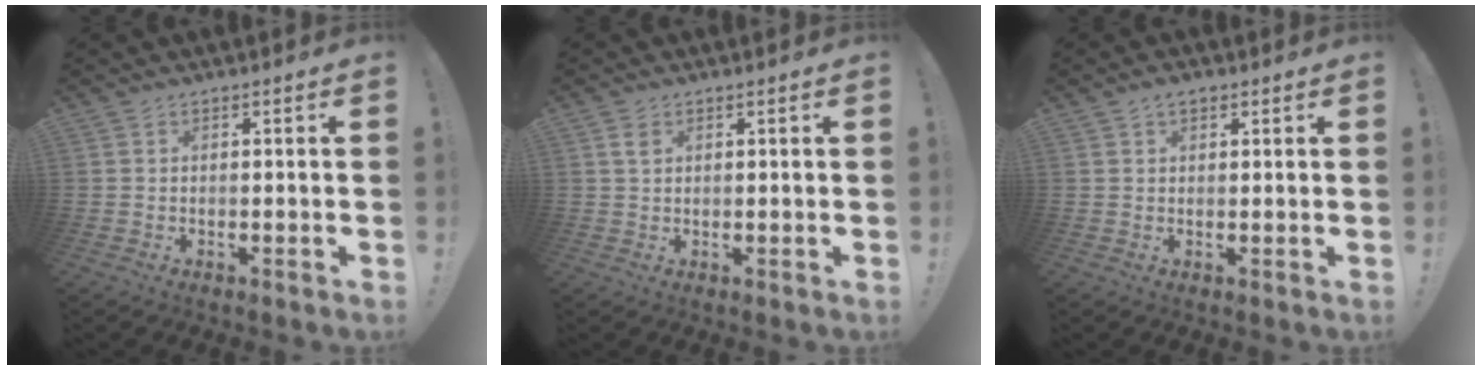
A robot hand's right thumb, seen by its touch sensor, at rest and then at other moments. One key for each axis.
{"total": 2.6, "fx": 1.3, "fy": 1.8, "fz": 1.4, "tx": -0.019, "ty": -0.001, "tz": 0.023}
{"total": 2.5, "fx": 1.4, "fy": 1.3, "fz": 1.5, "tx": -0.023, "ty": -0.002, "tz": 0.026}